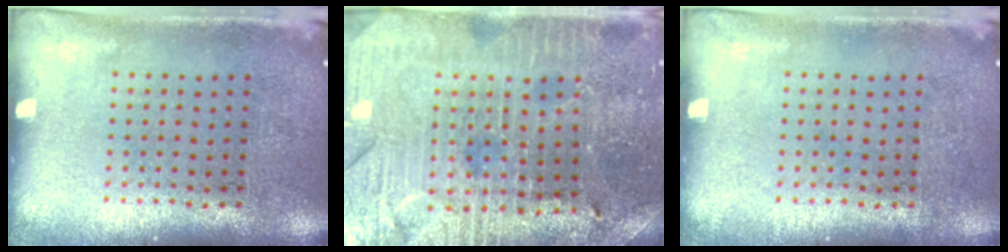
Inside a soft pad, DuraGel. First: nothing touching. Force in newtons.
{"total": 3.4, "press": 3.3, "slide": 0.6}
{"total": 0.0}